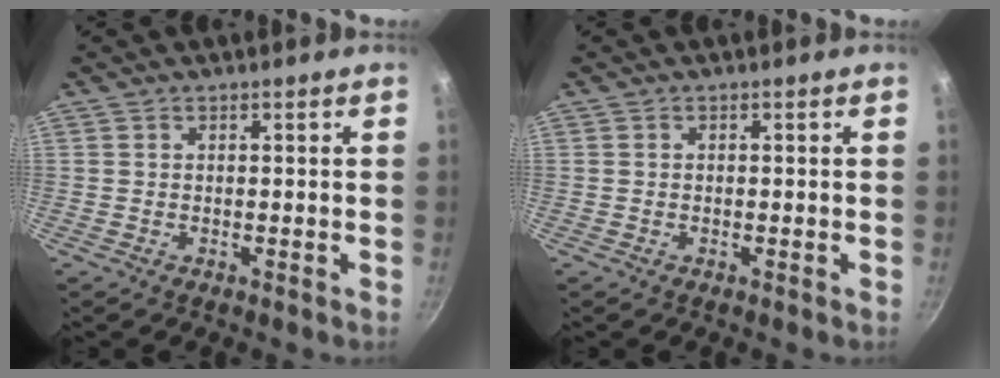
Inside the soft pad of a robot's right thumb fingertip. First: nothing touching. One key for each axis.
{"total": 0.0}